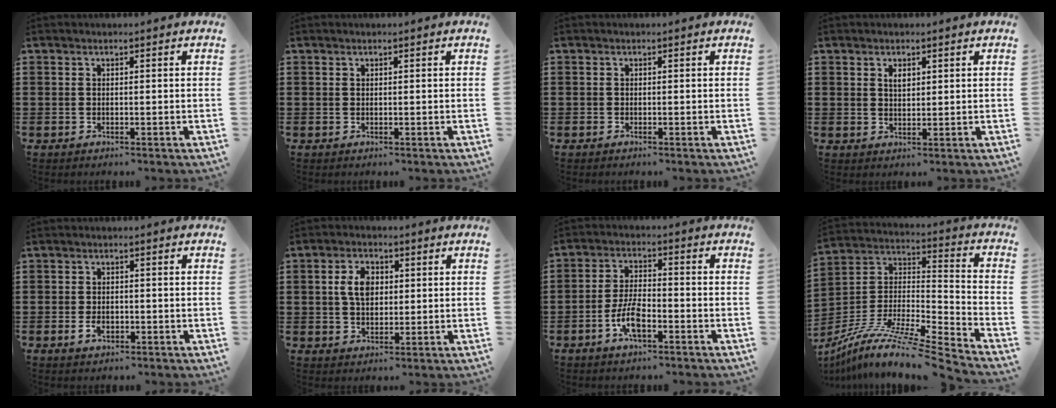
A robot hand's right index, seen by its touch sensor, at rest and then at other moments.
{"total": 0.0}
{"total": 0.5, "force": [-0.5, 0.0, 0.0], "torque": [0.000, -0.001, -0.011]}
{"total": 1.8, "force": [0.9, 1.0, 1.2], "torque": [-0.026, 0.004, 0.016]}
{"total": 2.2, "force": [-1.0, 1.2, 1.5], "torque": [-0.030, -0.001, -0.019]}
{"total": 5.3, "force": [0.7, 3.5, 3.8], "torque": [-0.092, 0.013, 0.008]}
{"total": 6.2, "force": [-2.7, 2.5, 5.0], "torque": [-0.115, -0.001, -0.056]}
{"total": 10.5, "force": [-8.4, 0.4, 6.3], "torque": [-0.115, -0.003, -0.166]}